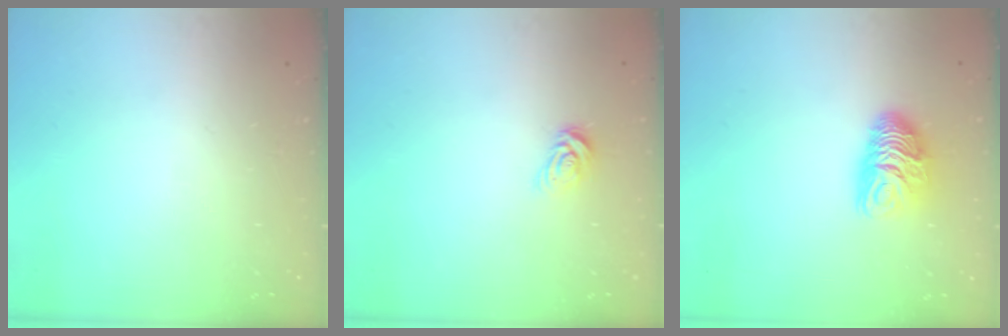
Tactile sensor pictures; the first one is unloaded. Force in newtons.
{"total": 6.2, "press": 6.2, "slide": 0.5}
{"total": 8.8, "press": 8.8, "slide": 0.3}